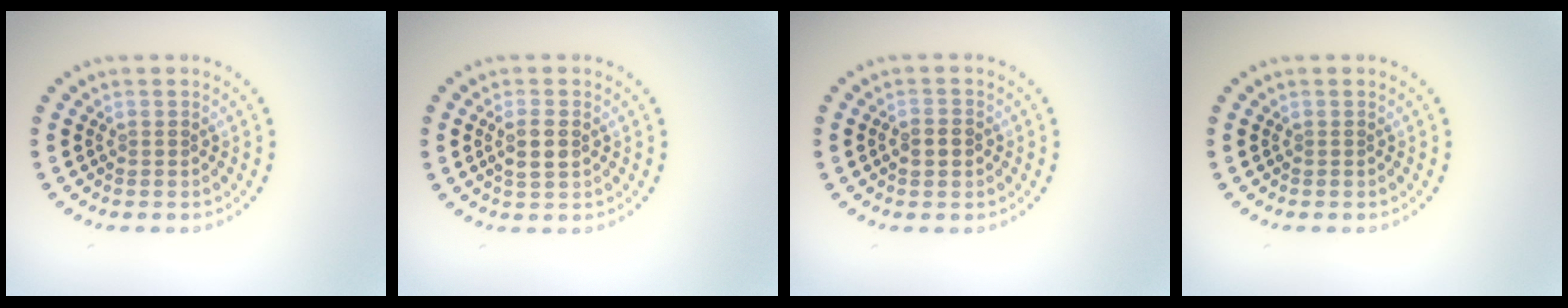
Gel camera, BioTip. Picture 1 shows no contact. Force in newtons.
{"total": 2.0, "press": 2.0, "slide": 0.6}
{"total": 1.7, "press": 1.7, "slide": 0.5}
{"total": 0.0}